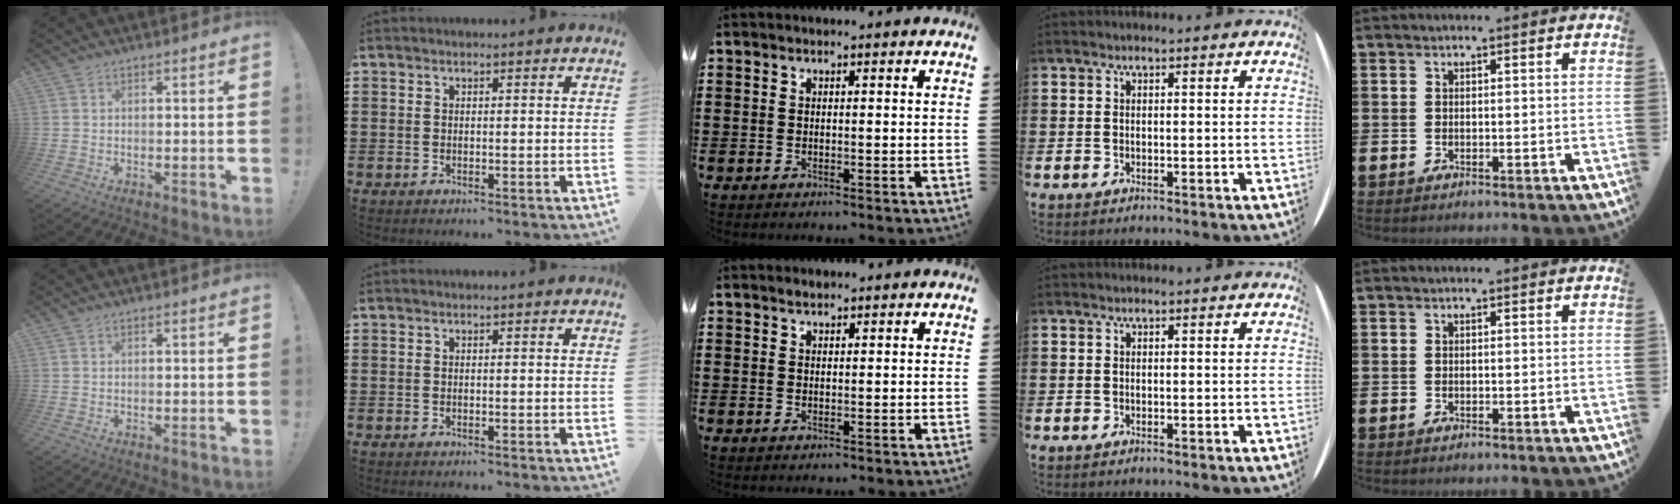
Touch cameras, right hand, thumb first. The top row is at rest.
{"middle": {"total": 0.9, "force": [0.8, 0.4, 0.1], "torque": [-0.005, 0.002, 0.014]}}